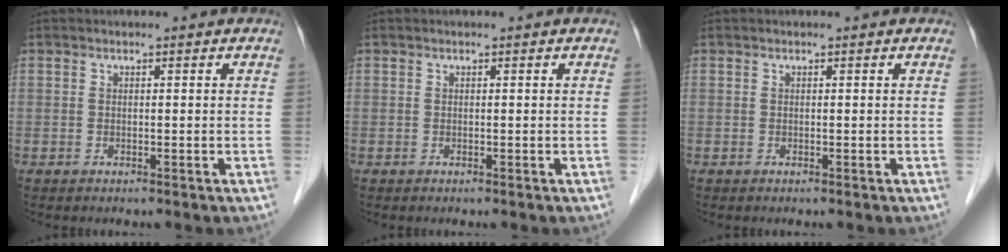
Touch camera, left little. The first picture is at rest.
{"total": 0.0}
{"total": 0.0}